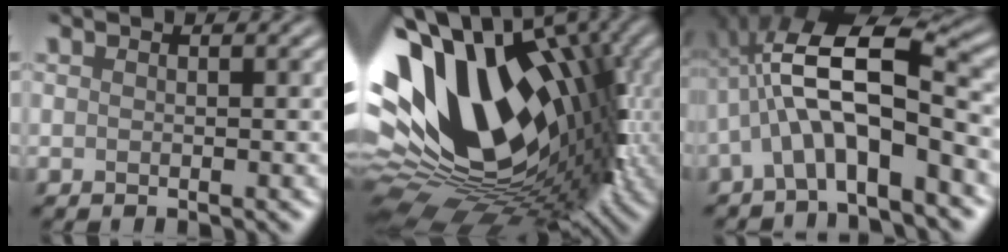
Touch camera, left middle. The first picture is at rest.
{"total": 17.8, "force": [4.6, 10.2, 13.8], "torque": [-0.245, 0.030, 0.083]}
{"total": 8.9, "force": [-1.6, 2.9, 8.2], "torque": [-0.158, 0.034, -0.024]}